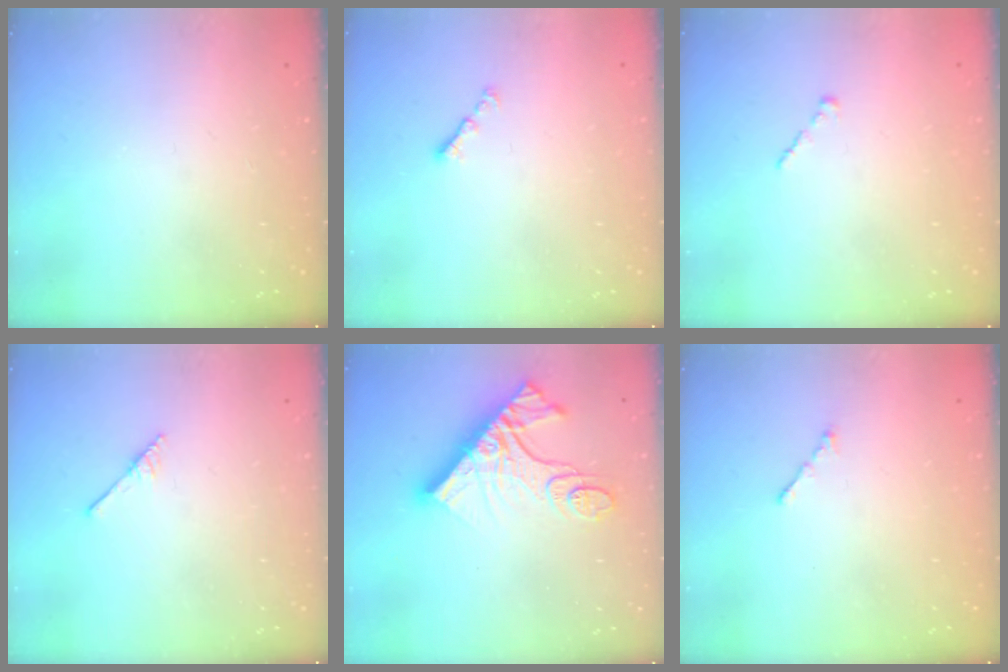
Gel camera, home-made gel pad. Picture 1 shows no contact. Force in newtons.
{"total": 1.4, "press": 1.3, "slide": 0.5}
{"total": 0.0}
{"total": 2.9, "press": 2.9, "slide": 0.3}
{"total": 17.3, "press": 17.2, "slide": 1.5}
{"total": 0.9, "press": 0.8, "slide": 0.2}